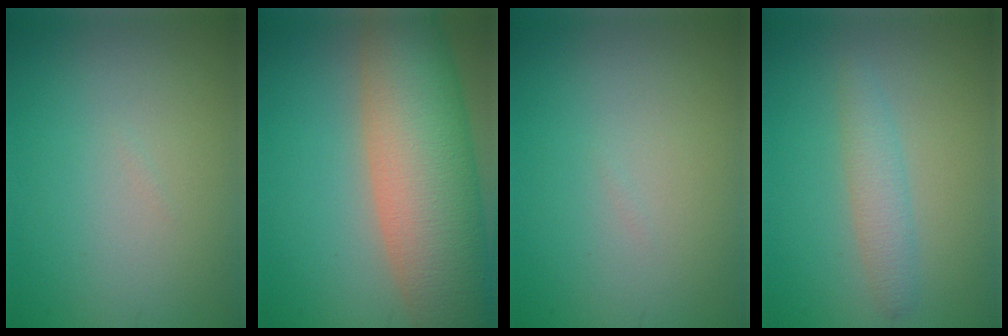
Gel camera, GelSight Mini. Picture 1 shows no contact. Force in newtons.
{"total": 12.4, "press": 12.4, "slide": 0.5}
{"total": 0.0}
{"total": 2.1, "press": 2.1, "slide": 0.2}